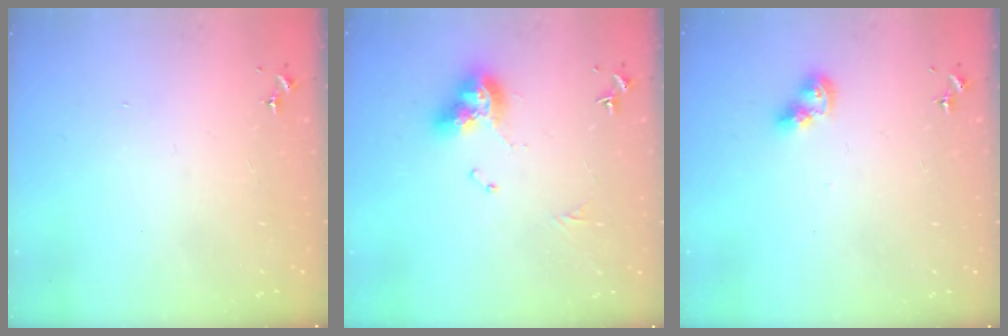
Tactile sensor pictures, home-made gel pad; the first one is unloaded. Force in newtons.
{"total": 11.9, "press": 11.9, "slide": 1.3}
{"total": 7.0, "press": 7.0, "slide": 0.6}